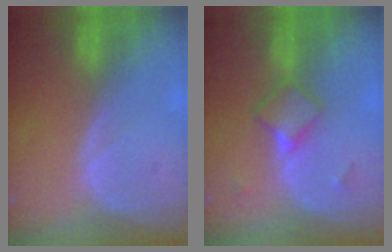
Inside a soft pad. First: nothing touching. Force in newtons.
{"total": 4.8, "press": 4.2, "slide": 2.2}